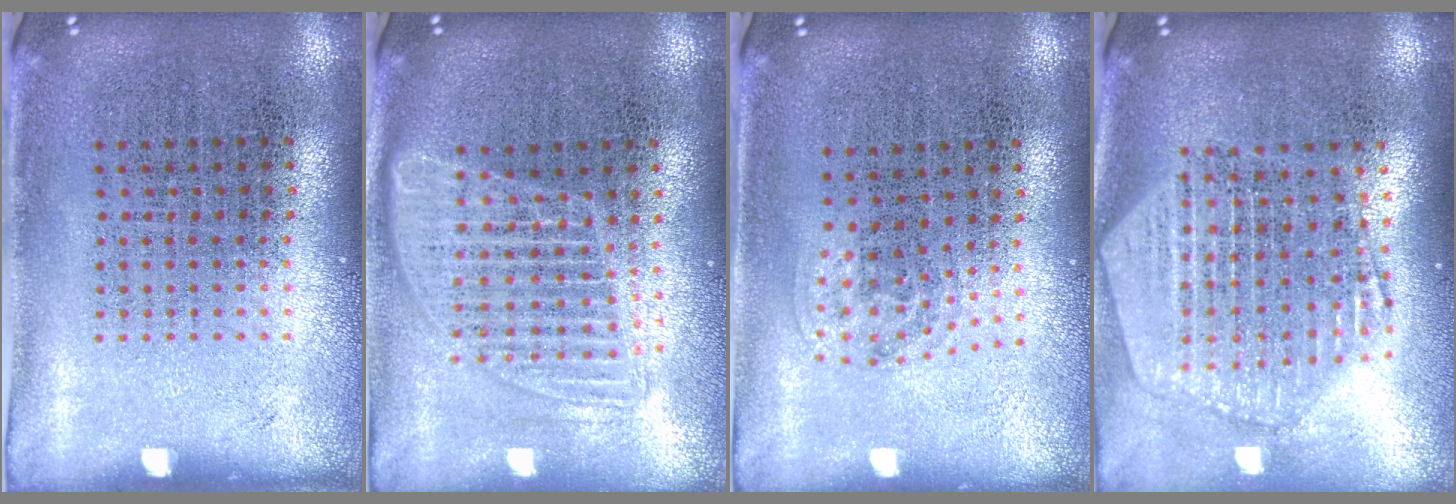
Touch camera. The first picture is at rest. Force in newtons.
{"total": 1.7, "press": 1.5, "slide": 0.8}
{"total": 0.9, "press": 0.6, "slide": 0.7}
{"total": 2.5, "press": 2.1, "slide": 1.3}